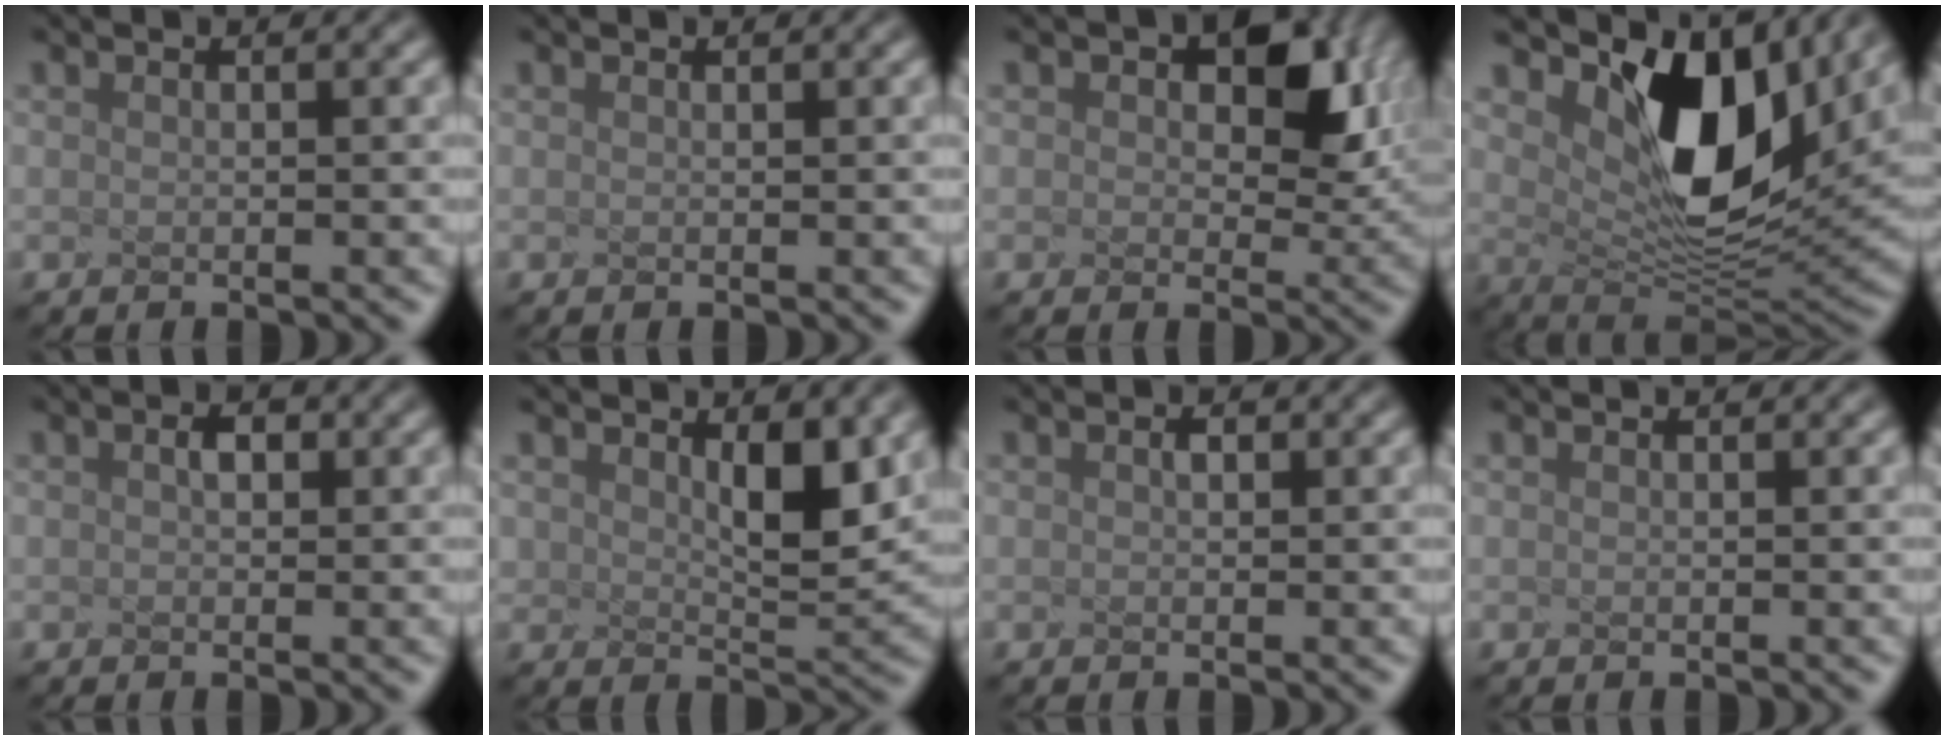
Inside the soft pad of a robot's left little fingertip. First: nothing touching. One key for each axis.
{"total": 0.0}
{"total": 4.5, "fx": 0.9, "fy": 2.5, "fz": 3.7, "tx": -0.083, "ty": -0.012, "tz": 0.055}
{"total": 7.0, "fx": 2.5, "fy": 3.7, "fz": 5.4, "tx": -0.120, "ty": -0.031, "tz": 0.087}
{"total": 1.3, "fx": -0.9, "fy": -0.8, "fz": -0.4, "tx": -0.025, "ty": -0.006, "tz": 0.025}
{"total": 1.7, "fx": 0.7, "fy": 0.2, "fz": 1.6, "tx": -0.060, "ty": -0.017, "tz": 0.053}
{"total": 1.5, "fx": -1.0, "fy": -0.9, "fz": -0.7, "tx": -0.018, "ty": -0.006, "tz": 0.021}
{"total": 0.0}